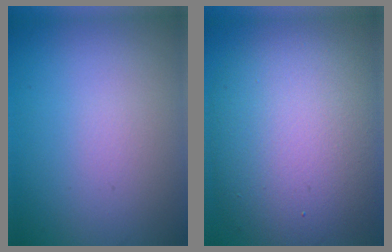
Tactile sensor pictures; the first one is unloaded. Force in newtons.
{"total": 11.9, "press": 11.9, "slide": 1.1}